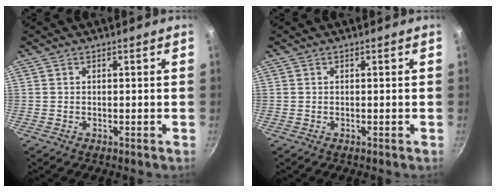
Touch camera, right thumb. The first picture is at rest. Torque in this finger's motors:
{"motor_torque": [-0.05, 0.05, -0.08, -0.08, 0.00]}